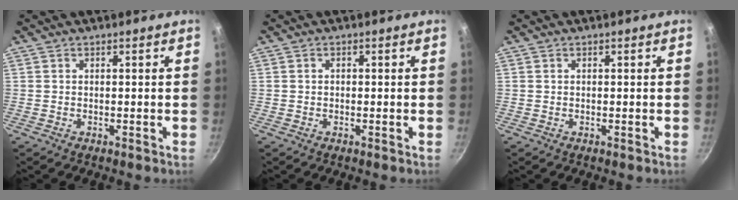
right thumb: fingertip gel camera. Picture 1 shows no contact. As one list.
[{"total": 0.6, "force": [-0.1, 0.5, 0.2], "torque": [-0.003, 0.005, -0.001]}, {"total": 0.0}]